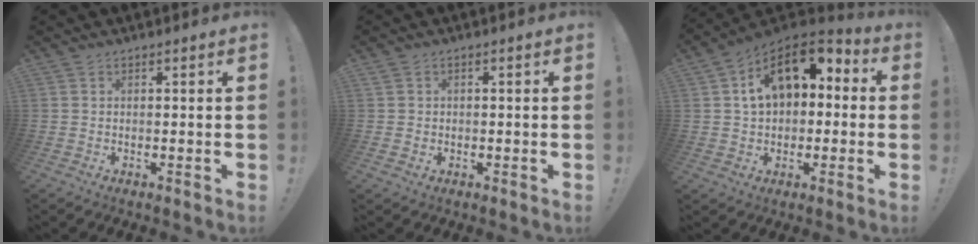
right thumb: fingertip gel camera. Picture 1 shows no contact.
{"total": 1.6, "force": [0.3, 1.5, 0.3], "torque": [0.002, -0.002, 0.003]}
{"total": 14.9, "force": [5.1, 9.5, 10.3], "torque": [-0.151, -0.012, 0.091]}